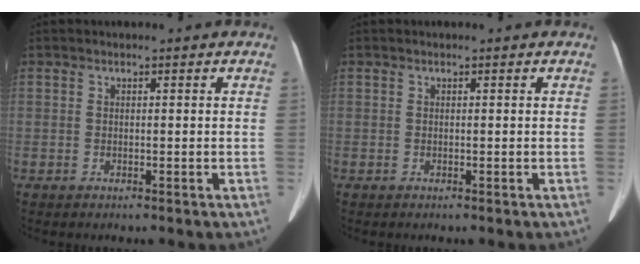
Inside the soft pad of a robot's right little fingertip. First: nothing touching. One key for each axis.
{"total": 0.0}